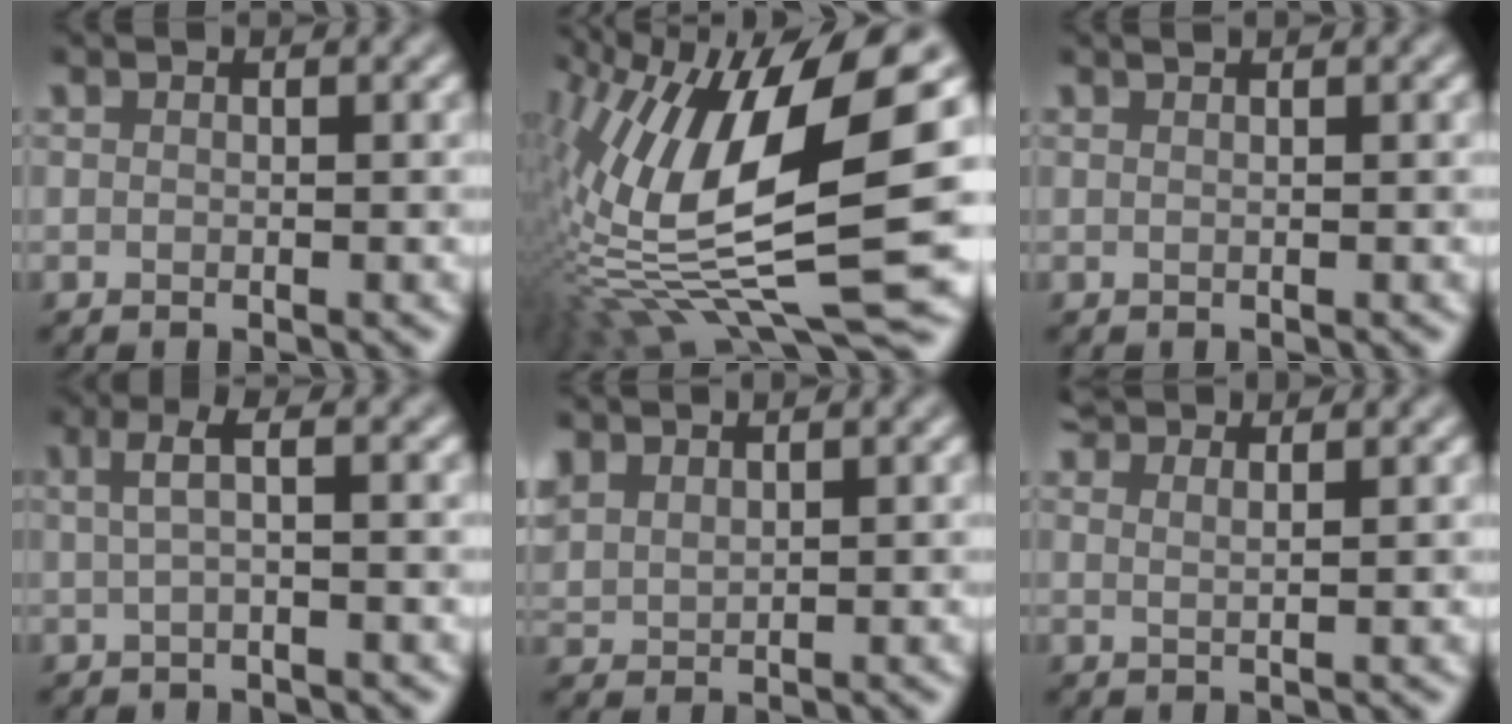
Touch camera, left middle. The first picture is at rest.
{"total": 16.6, "force": [0.4, 5.7, 15.6], "torque": [-0.299, 0.007, 0.002]}
{"total": 1.5, "force": [0.9, 0.7, 1.0], "torque": [-0.004, -0.004, -0.003]}
{"total": 2.5, "force": [0.3, 0.7, 2.3], "torque": [-0.040, 0.009, 0.002]}
{"total": 2.3, "force": [1.9, 1.0, 0.9], "torque": [-0.028, 0.007, 0.043]}
{"total": 3.0, "force": [2.3, 1.0, 1.6], "torque": [-0.011, 0.013, 0.012]}